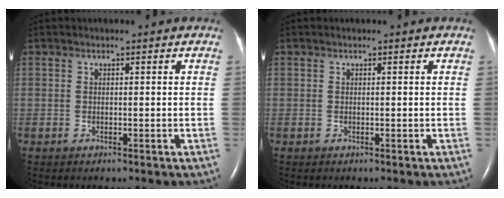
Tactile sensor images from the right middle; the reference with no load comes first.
{"total": 0.0}